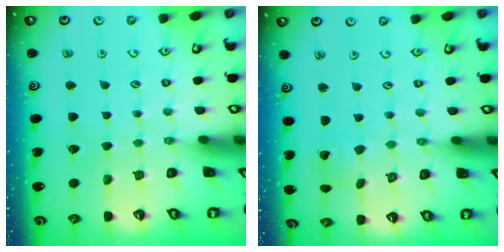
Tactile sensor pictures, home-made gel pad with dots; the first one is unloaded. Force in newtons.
{"total": 1.1, "press": 1.1, "slide": 0.1}